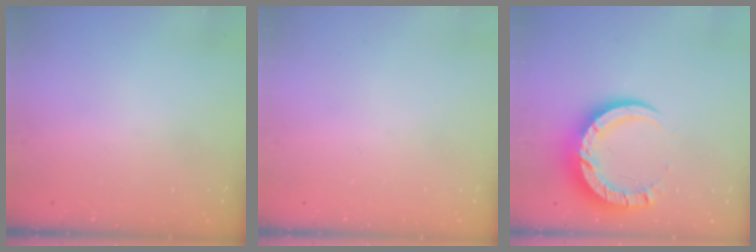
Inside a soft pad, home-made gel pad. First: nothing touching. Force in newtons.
{"total": 0.0}
{"total": 13.0, "press": 13.0, "slide": 1.0}